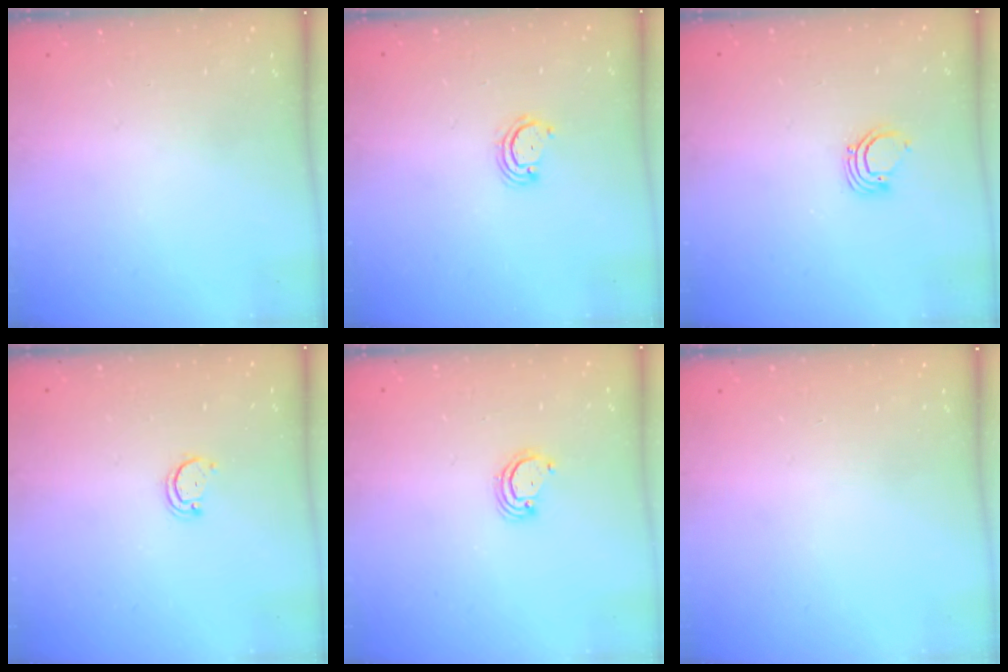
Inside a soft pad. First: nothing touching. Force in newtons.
{"total": 2.9, "press": 2.8, "slide": 0.4}
{"total": 2.7, "press": 2.7, "slide": 0.1}
{"total": 1.9, "press": 1.9, "slide": 0.2}
{"total": 3.1, "press": 3.1, "slide": 0.2}
{"total": 0.0}